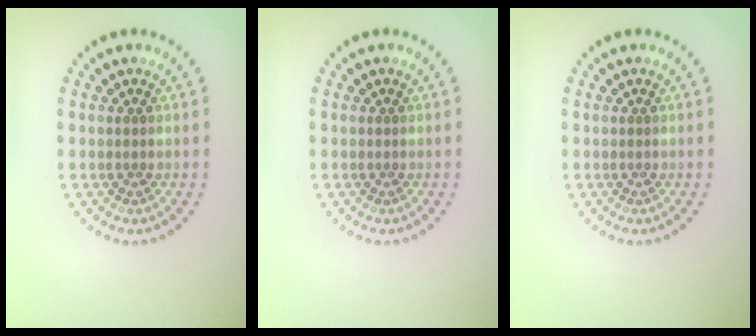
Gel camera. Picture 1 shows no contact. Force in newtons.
{"total": 0.0}
{"total": 0.0}